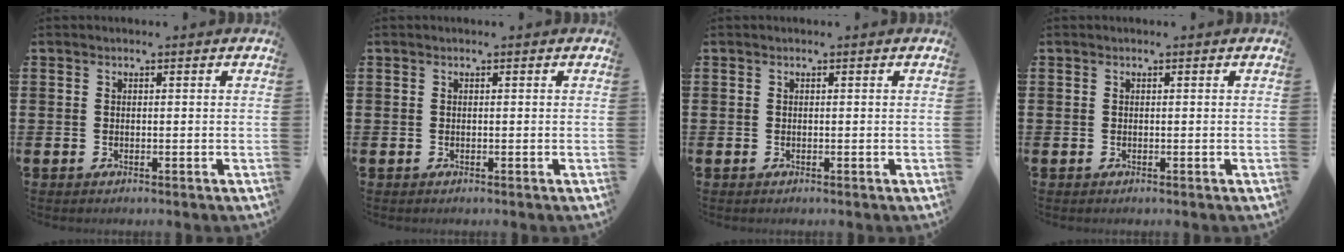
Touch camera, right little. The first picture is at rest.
{"total": 0.0}
{"total": 0.0}
{"total": 0.0}